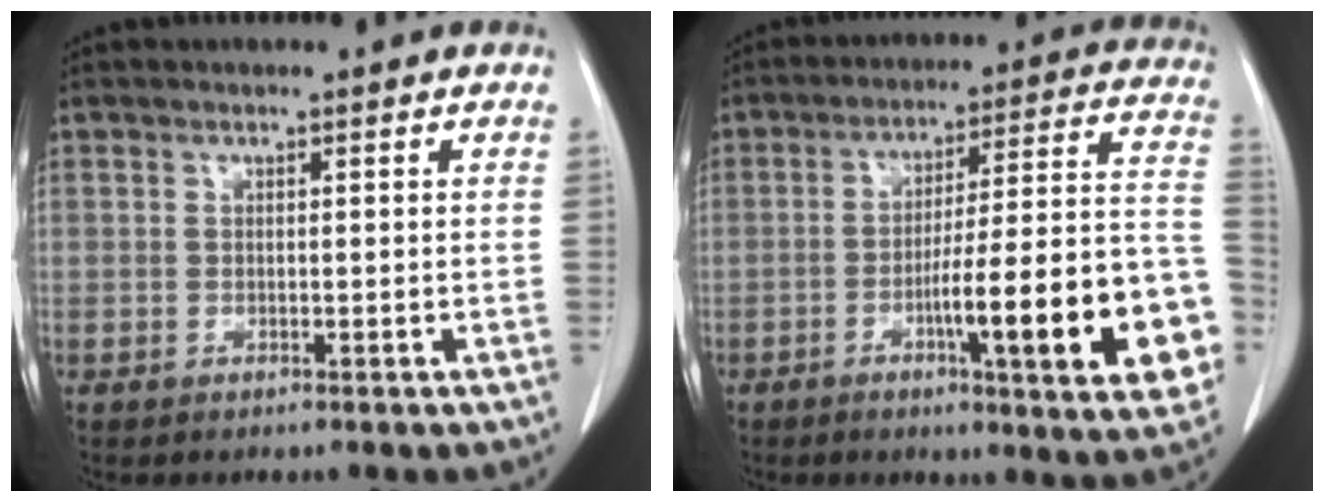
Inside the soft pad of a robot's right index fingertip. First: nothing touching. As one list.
[{"total": 19.8, "force": [-6.5, 2.2, 18.6], "torque": [-0.200, 0.018, -0.085]}]